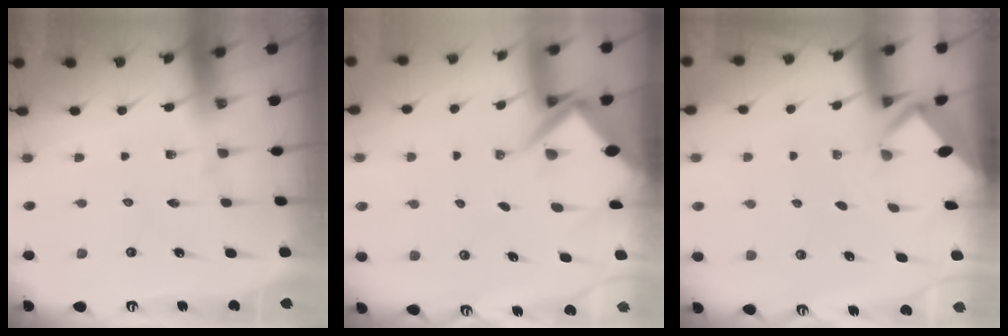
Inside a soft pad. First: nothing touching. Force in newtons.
{"total": 5.2, "press": 5.2, "slide": 0.4}
{"total": 2.0, "press": 2.0, "slide": 0.2}